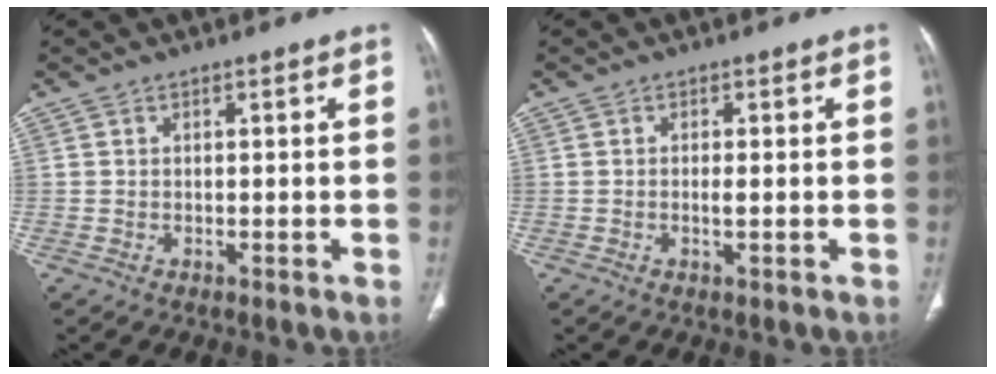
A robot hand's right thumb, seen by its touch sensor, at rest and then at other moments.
{"total": 1.3, "force": [-0.2, 0.2, 1.3], "torque": [-0.028, -0.003, -0.003]}